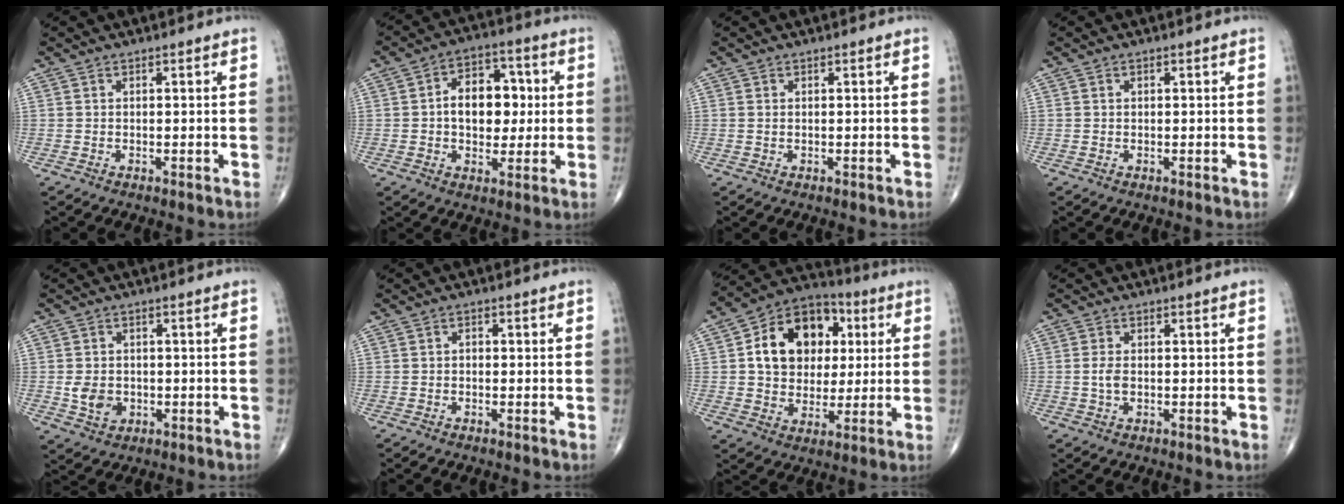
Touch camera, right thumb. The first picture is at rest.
{"total": 11.7, "force": [0.7, 7.9, 8.6], "torque": [-0.090, 0.018, 0.008]}
{"total": 0.0}
{"total": 0.0}
{"total": 5.1, "force": [-0.7, 4.0, 3.0], "torque": [-0.040, 0.000, -0.004]}
{"total": 1.1, "force": [0.0, 0.7, 0.8], "torque": [-0.008, 0.005, -0.003]}
{"total": 17.2, "force": [3.6, 13.1, 10.5], "torque": [-0.132, 0.010, 0.056]}
{"total": 2.6, "force": [-0.1, 1.5, 2.1], "torque": [-0.044, -0.001, -0.003]}